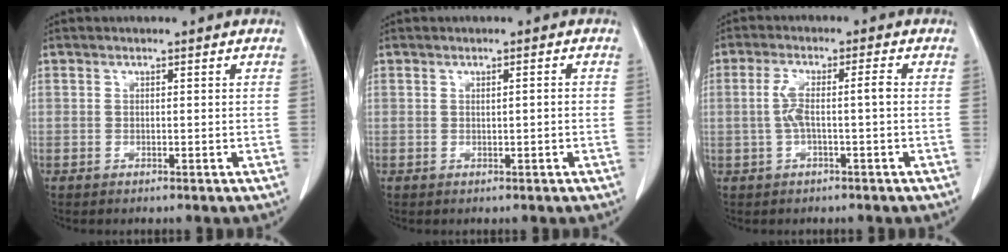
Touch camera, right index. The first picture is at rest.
{"total": 1.0, "force": [0.0, 0.1, 1.0], "torque": [-0.020, 0.000, 0.003]}
{"total": 4.6, "force": [-0.4, 0.4, 4.5], "torque": [-0.099, 0.020, -0.004]}